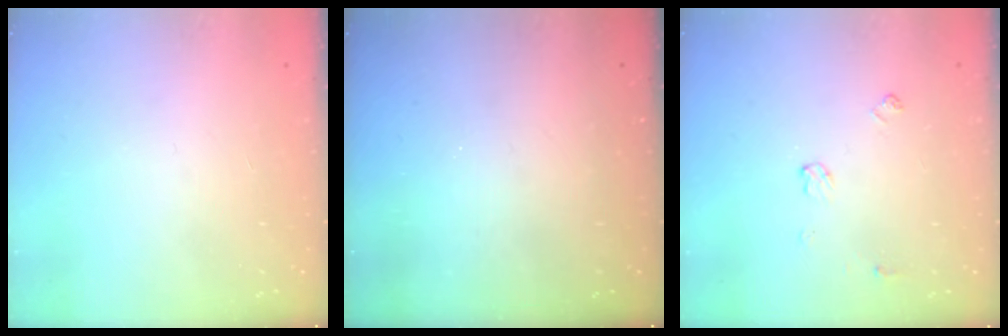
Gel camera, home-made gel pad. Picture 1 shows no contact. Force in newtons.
{"total": 0.0}
{"total": 5.0, "press": 5.0, "slide": 0.7}